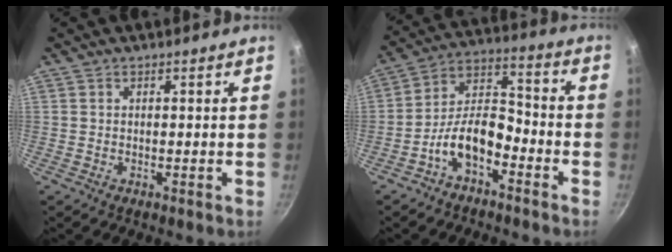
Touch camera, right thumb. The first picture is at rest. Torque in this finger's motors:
{"motor_torque": [0.13, 0.05, 1.29, -0.72, 0.10]}